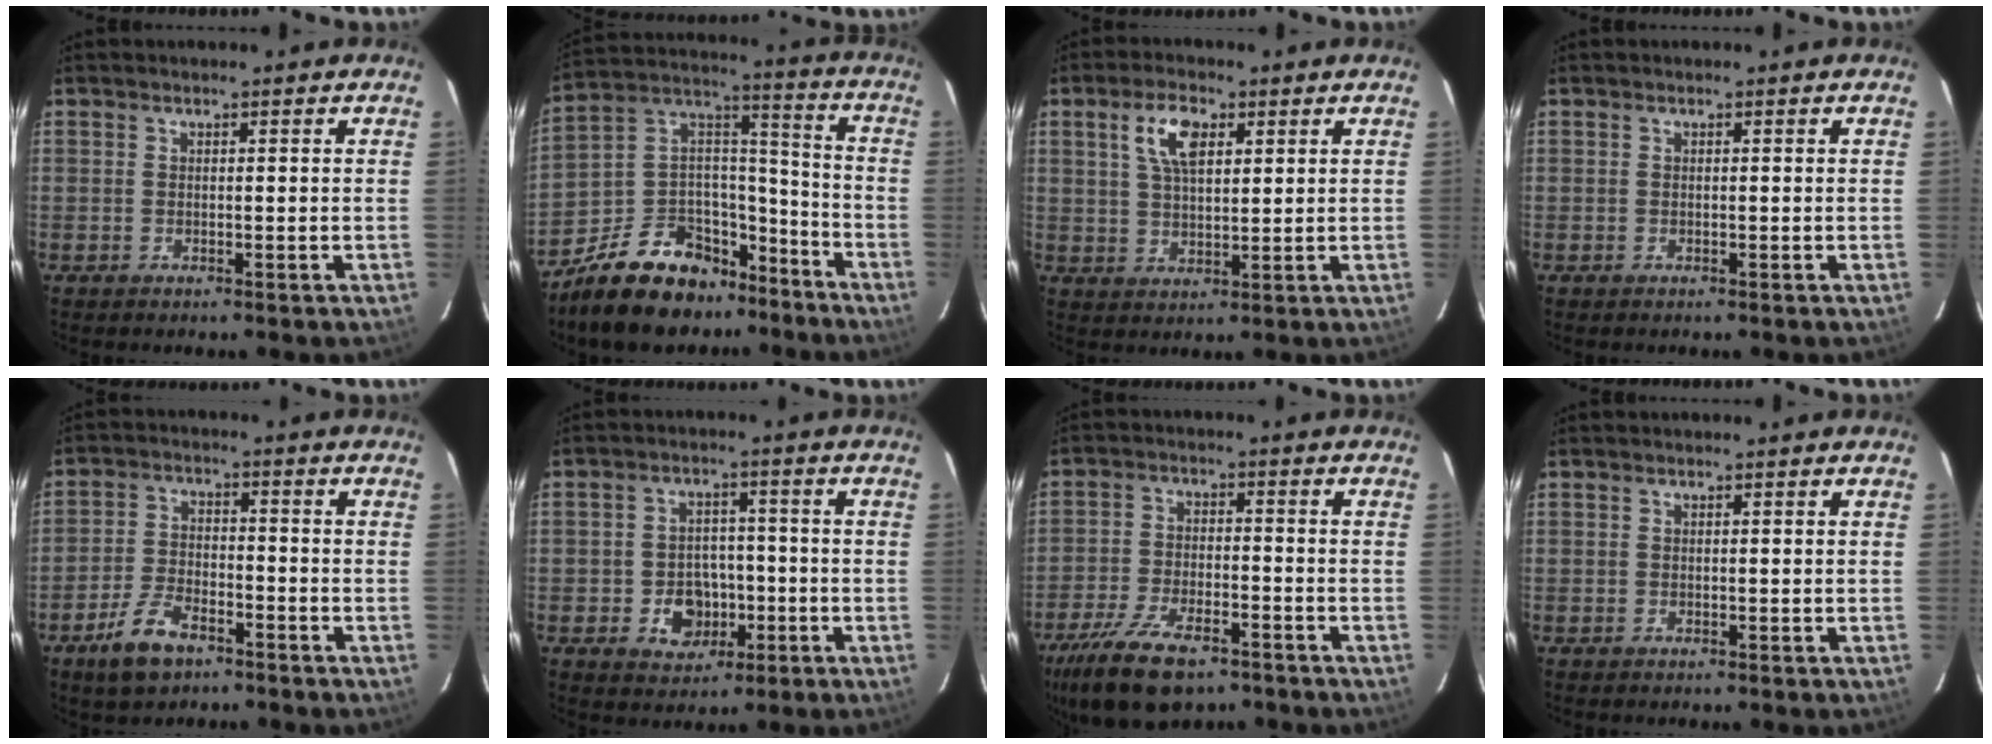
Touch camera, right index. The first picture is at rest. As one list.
[{"total": 19.4, "force": [-13.5, 11.0, 8.4], "torque": [-0.185, 0.072, -0.200]}, {"total": 7.0, "force": [2.9, 3.3, 5.5], "torque": [-0.104, 0.013, 0.055]}, {"total": 0.0}, {"total": 8.2, "force": [-5.4, 3.8, 4.8], "torque": [-0.115, -0.001, -0.100]}, {"total": 7.4, "force": [-2.7, 6.1, 3.3], "torque": [-0.079, 0.015, -0.026]}, {"total": 15.0, "force": [-10.3, 6.3, 8.9], "torque": [-0.202, -0.026, -0.180]}, {"total": 0.0}]